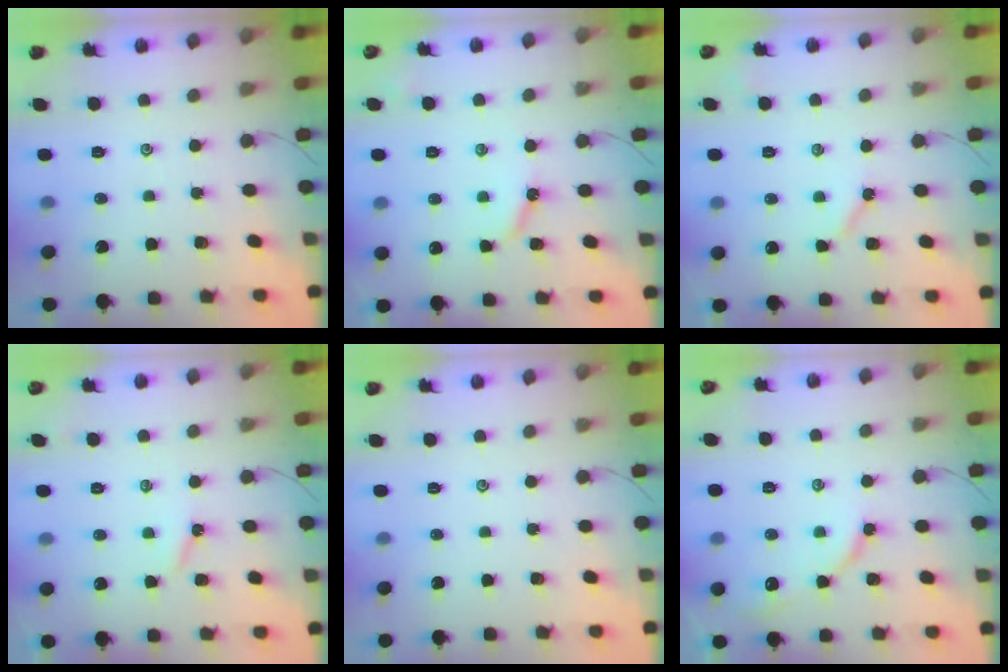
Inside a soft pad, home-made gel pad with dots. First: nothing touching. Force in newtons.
{"total": 5.1, "press": 5.1, "slide": 0.5}
{"total": 4.4, "press": 4.3, "slide": 0.9}
{"total": 2.5, "press": 2.4, "slide": 0.4}
{"total": 0.0}
{"total": 7.2, "press": 7.1, "slide": 0.8}